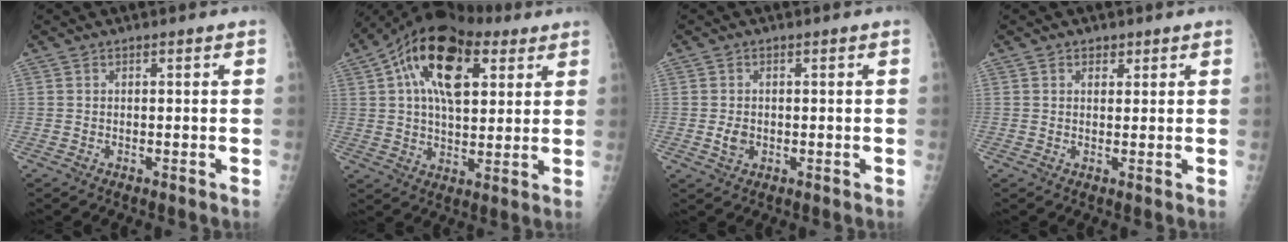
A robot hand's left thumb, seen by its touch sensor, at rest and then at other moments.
{"total": 17.7, "force": [6.8, 9.7, 13.2], "torque": [-0.197, 0.001, 0.106]}
{"total": 2.6, "force": [-0.3, 2.0, 1.6], "torque": [-0.021, 0.001, -0.003]}
{"total": 1.8, "force": [1.1, 1.3, 0.5], "torque": [0.007, -0.005, 0.013]}